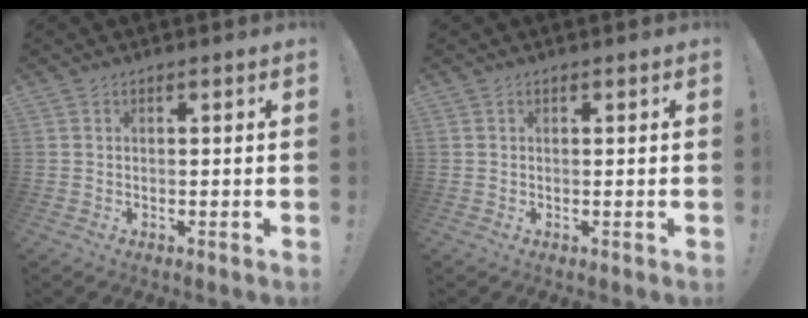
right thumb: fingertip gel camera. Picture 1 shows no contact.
{"total": 0.0}